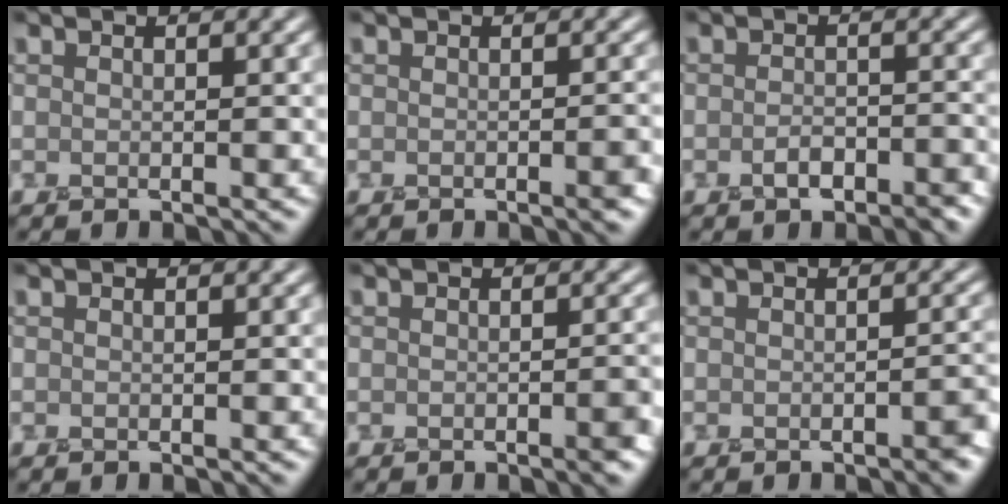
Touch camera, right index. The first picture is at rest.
{"total": 1.6, "force": [-0.6, 0.4, 1.4], "torque": [-0.015, 0.002, -0.010]}
{"total": 2.5, "force": [-1.5, 1.2, 1.5], "torque": [-0.024, 0.006, -0.024]}
{"total": 0.0}
{"total": 1.9, "force": [-0.8, 0.5, 1.6], "torque": [-0.018, 0.002, -0.015]}
{"total": 2.0, "force": [-1.0, 0.6, 1.7], "torque": [-0.019, 0.002, -0.018]}